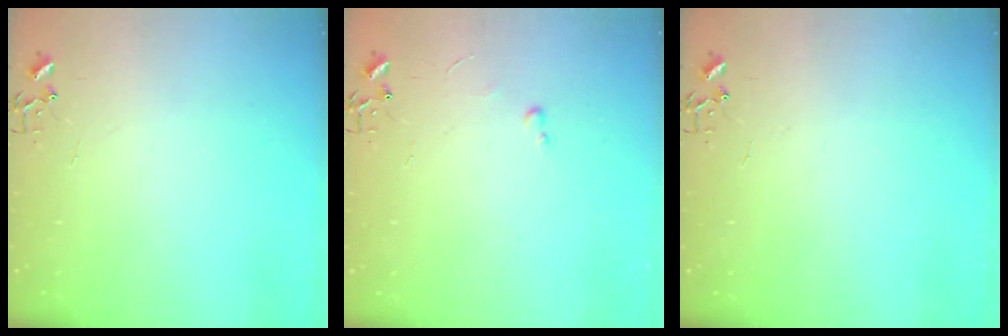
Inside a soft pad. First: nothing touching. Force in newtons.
{"total": 2.4, "press": 2.3, "slide": 0.4}
{"total": 0.0}